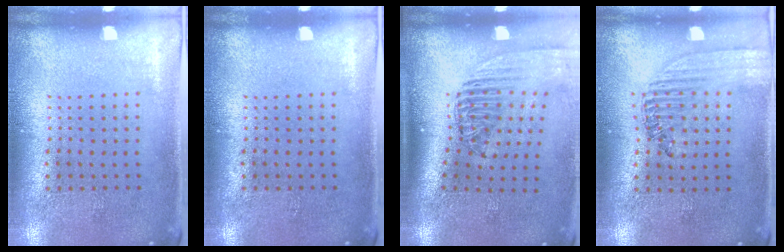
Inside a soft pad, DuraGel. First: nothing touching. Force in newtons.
{"total": 0.0}
{"total": 2.4, "press": 1.8, "slide": 1.5}
{"total": 1.5, "press": 1.4, "slide": 0.6}